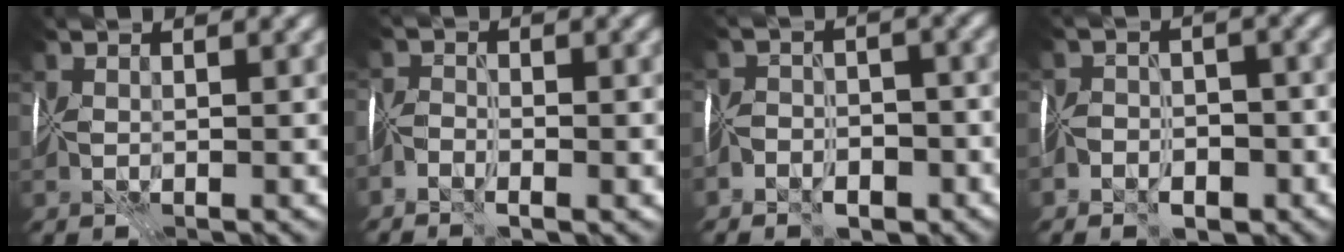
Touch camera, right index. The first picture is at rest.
{"total": 2.5, "force": [-2.0, 0.8, 1.2], "torque": [-0.020, -0.002, -0.042]}
{"total": 5.3, "force": [-4.2, 2.9, 1.4], "torque": [0.010, 0.000, -0.073]}
{"total": 4.7, "force": [-3.6, 2.7, 1.2], "torque": [0.013, 0.001, -0.066]}